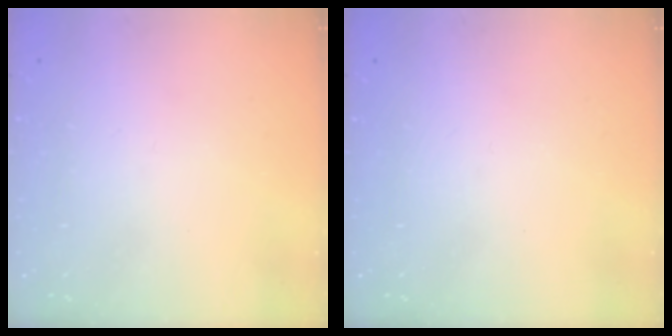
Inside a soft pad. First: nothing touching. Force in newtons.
{"total": 0.0}